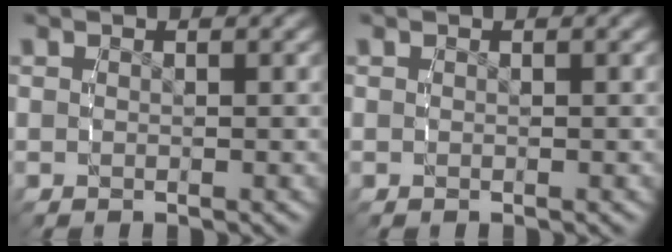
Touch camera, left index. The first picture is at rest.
{"total": 0.0}